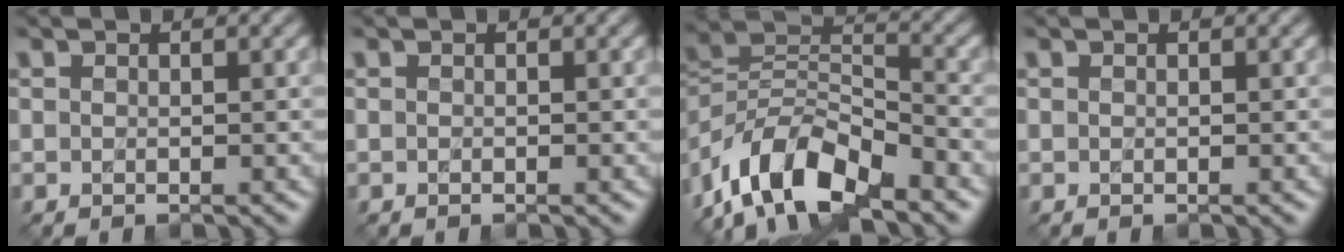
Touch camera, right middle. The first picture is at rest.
{"total": 0.0}
{"total": 10.2, "force": [-7.2, 4.1, 6.0], "torque": [-0.100, 0.004, -0.151]}
{"total": 0.0}